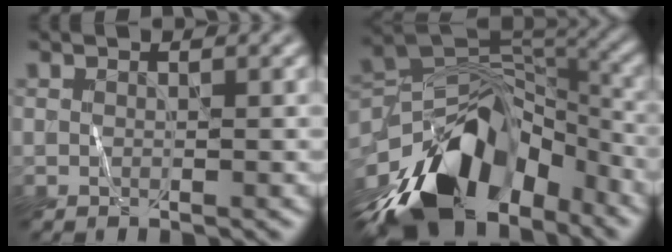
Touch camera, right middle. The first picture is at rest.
{"total": 12.5, "force": [-8.1, 6.5, 6.9], "torque": [-0.128, 0.008, -0.148]}